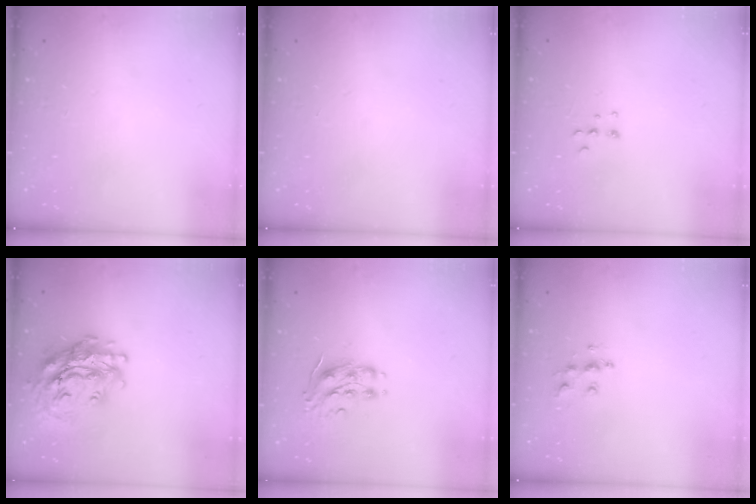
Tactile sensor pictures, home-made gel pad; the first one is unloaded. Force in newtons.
{"total": 0.0}
{"total": 5.1, "press": 5.0, "slide": 0.7}
{"total": 21.0, "press": 20.9, "slide": 2.7}
{"total": 8.2, "press": 8.2, "slide": 0.4}
{"total": 6.6, "press": 6.5, "slide": 0.3}